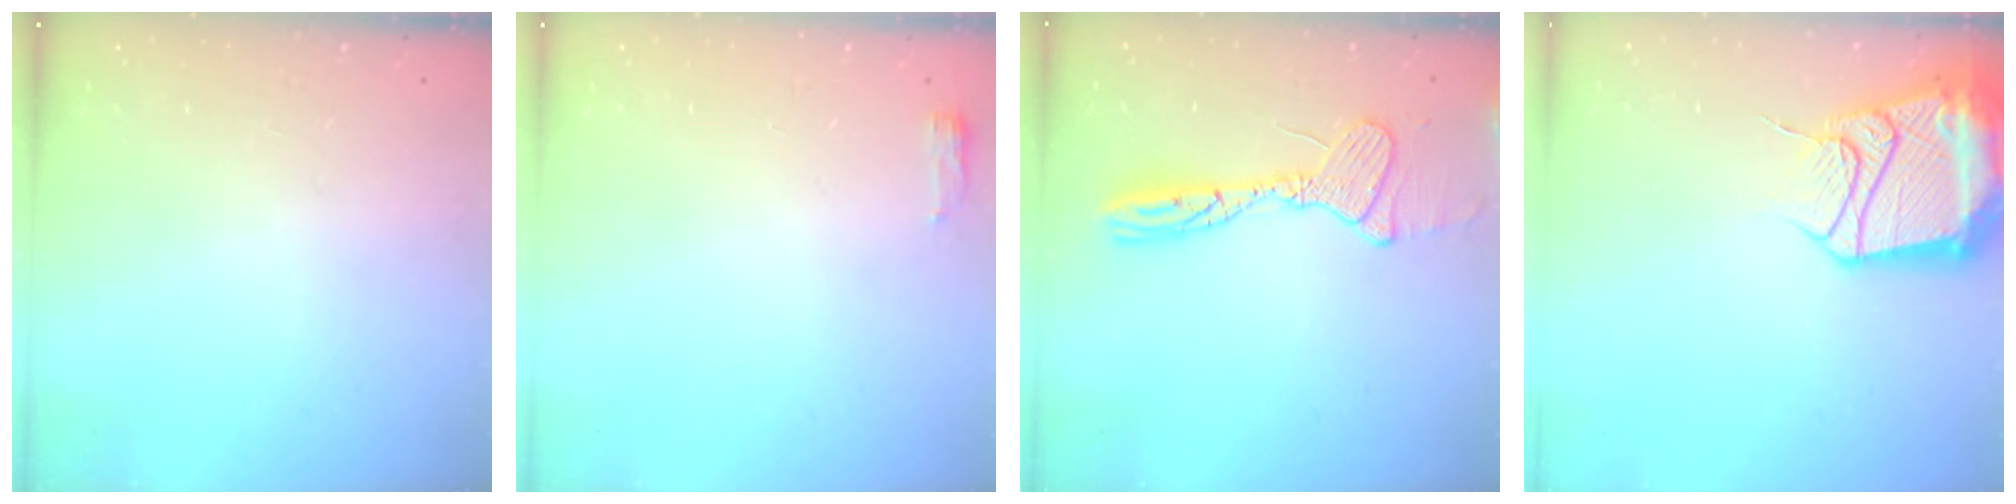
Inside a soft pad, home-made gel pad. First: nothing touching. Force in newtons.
{"total": 3.3, "press": 3.2, "slide": 1.0}
{"total": 13.1, "press": 13.1, "slide": 0.3}
{"total": 20.6, "press": 20.5, "slide": 2.3}